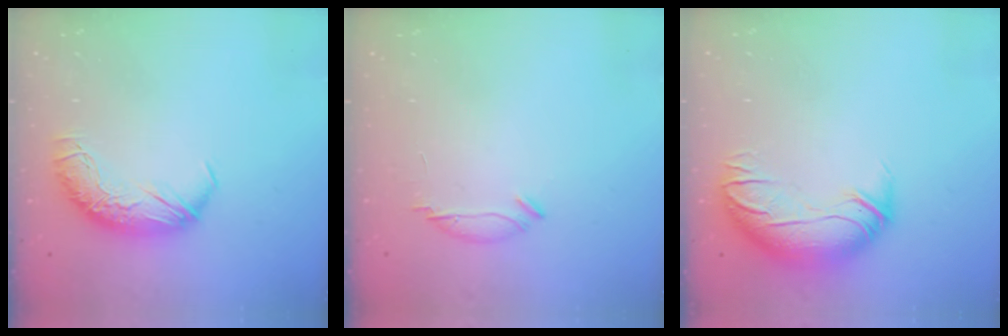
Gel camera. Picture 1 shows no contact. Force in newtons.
{"total": 5.6, "press": 5.5, "slide": 1.1}
{"total": 3.0, "press": 0.6, "slide": 2.9}